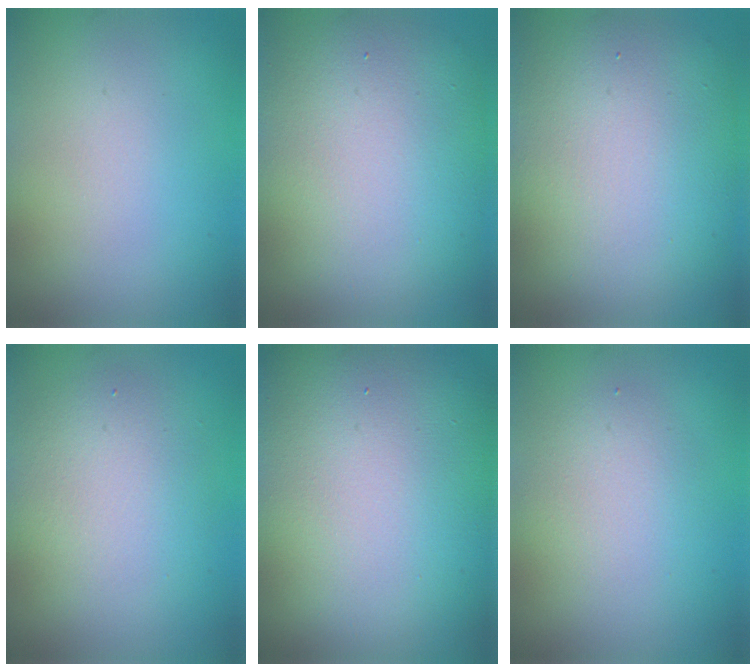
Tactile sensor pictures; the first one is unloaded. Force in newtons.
{"total": 11.5, "press": 11.4, "slide": 0.7}
{"total": 11.2, "press": 11.1, "slide": 0.6}
{"total": 4.7, "press": 4.6, "slide": 0.7}
{"total": 22.5, "press": 22.5, "slide": 1.0}
{"total": 2.6, "press": 2.6, "slide": 0.3}